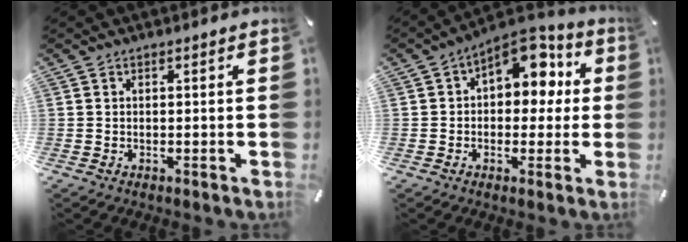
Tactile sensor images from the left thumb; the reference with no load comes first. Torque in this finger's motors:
{"motor_torque": [1.83, 1.81, 0.64, 0.00, 0.10]}